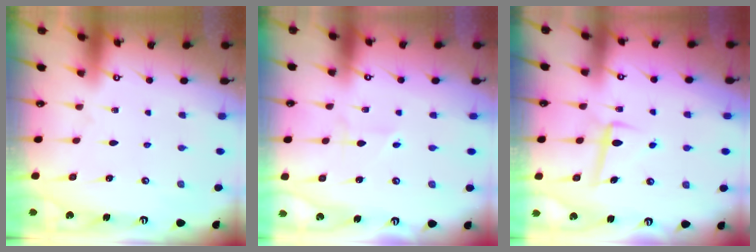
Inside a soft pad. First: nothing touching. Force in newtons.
{"total": 1.8, "press": 1.8, "slide": 0.2}
{"total": 6.0, "press": 5.8, "slide": 1.2}